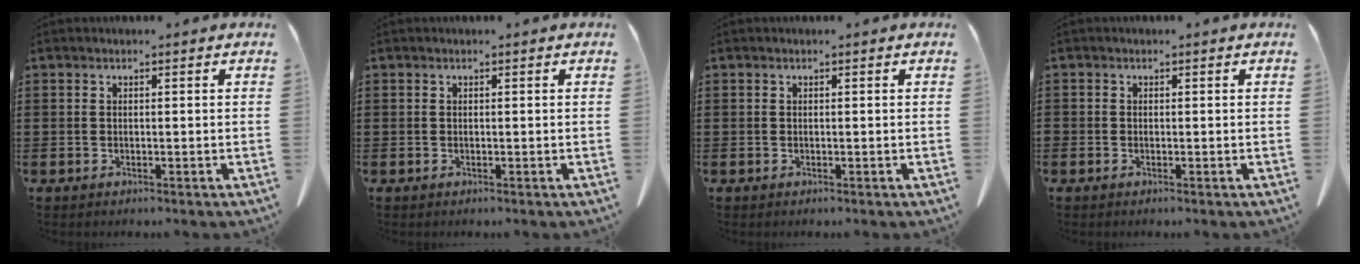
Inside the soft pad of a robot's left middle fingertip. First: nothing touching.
{"total": 0.0}
{"total": 0.0}
{"total": 0.5, "force": [-0.3, 0.4, 0.1], "torque": [-0.002, 0.002, -0.007]}